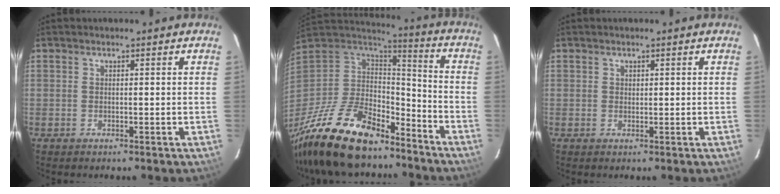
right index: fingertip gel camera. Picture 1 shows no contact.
{"total": 25.0, "force": [-18.4, 9.9, 13.7], "torque": [-0.289, -0.024, -0.310]}
{"total": 0.6, "force": [0.3, 0.5, 0.1], "torque": [0.000, 0.003, 0.005]}